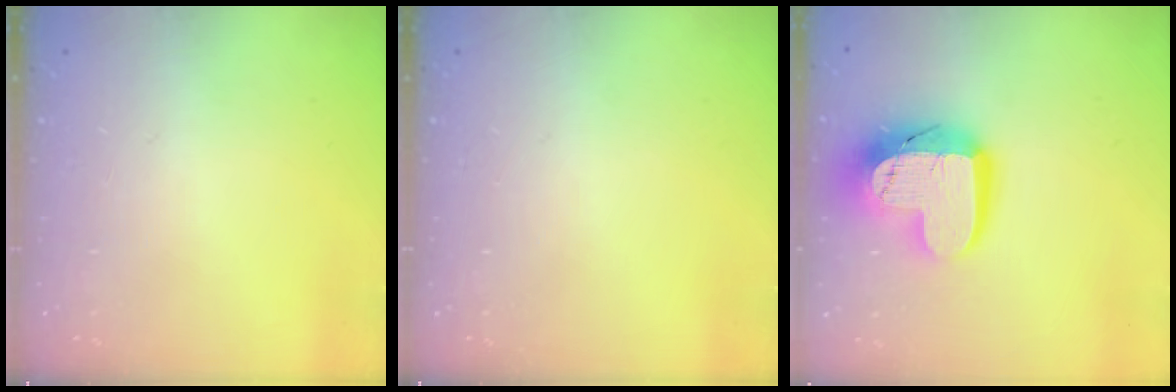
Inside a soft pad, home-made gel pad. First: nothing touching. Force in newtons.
{"total": 0.0}
{"total": 17.0, "press": 17.0, "slide": 1.3}